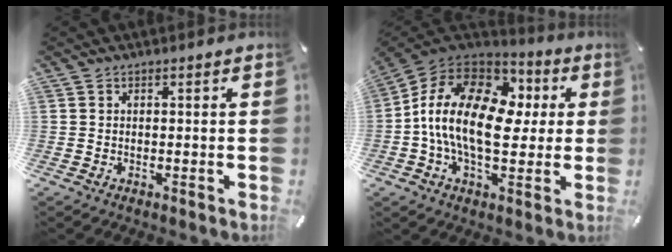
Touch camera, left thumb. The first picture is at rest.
{"total": 19.8, "force": [0.0, 12.3, 15.5], "torque": [-0.297, 0.010, -0.002]}